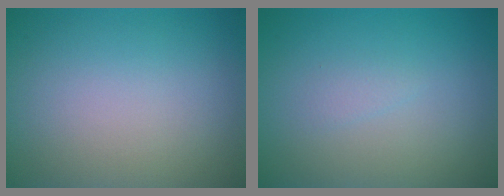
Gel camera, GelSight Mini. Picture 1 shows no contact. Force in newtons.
{"total": 0.7, "press": 0.7, "slide": 0.1}